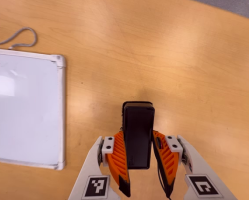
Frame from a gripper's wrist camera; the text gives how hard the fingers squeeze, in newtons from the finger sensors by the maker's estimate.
{"total": 4.3, "left": 2.9, "right": 5.7}